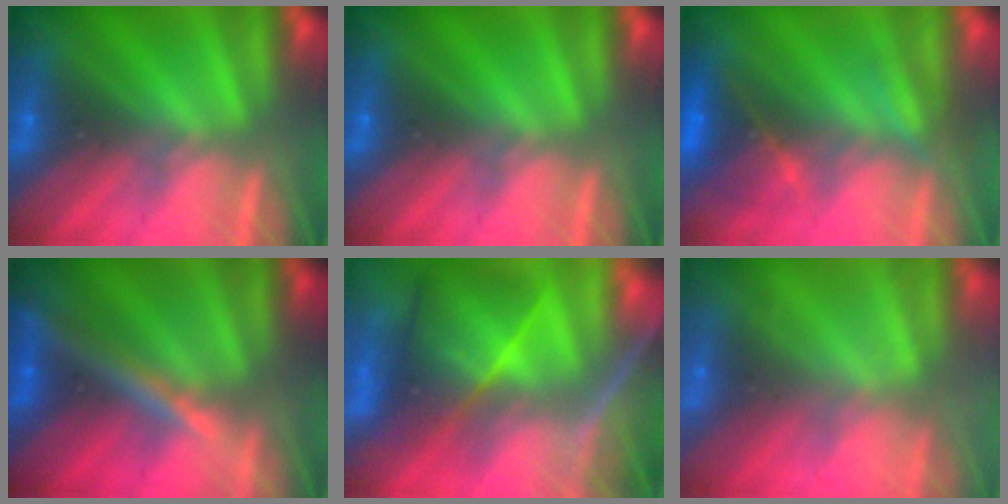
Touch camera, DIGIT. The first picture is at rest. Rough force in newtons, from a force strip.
{"total": 0.0}
{"total": 3.0}
{"total": 2.4}
{"total": 7.3}
{"total": 2.2}